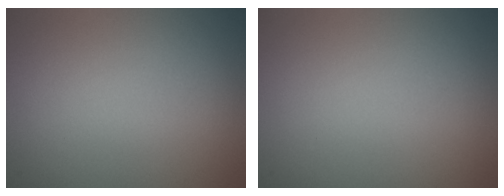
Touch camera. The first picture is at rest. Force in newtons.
{"total": 0.0}